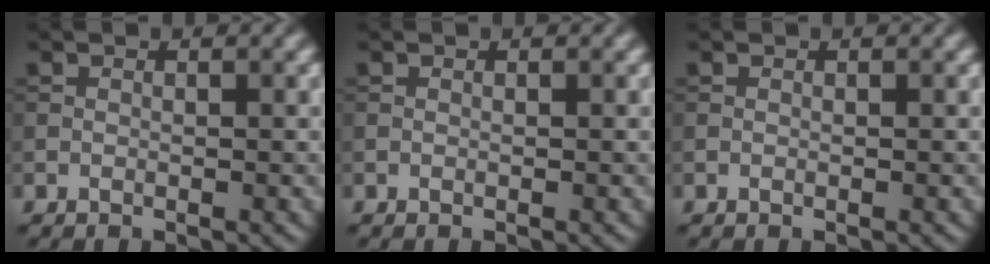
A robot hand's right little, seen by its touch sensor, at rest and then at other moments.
{"total": 0.0}
{"total": 0.0}